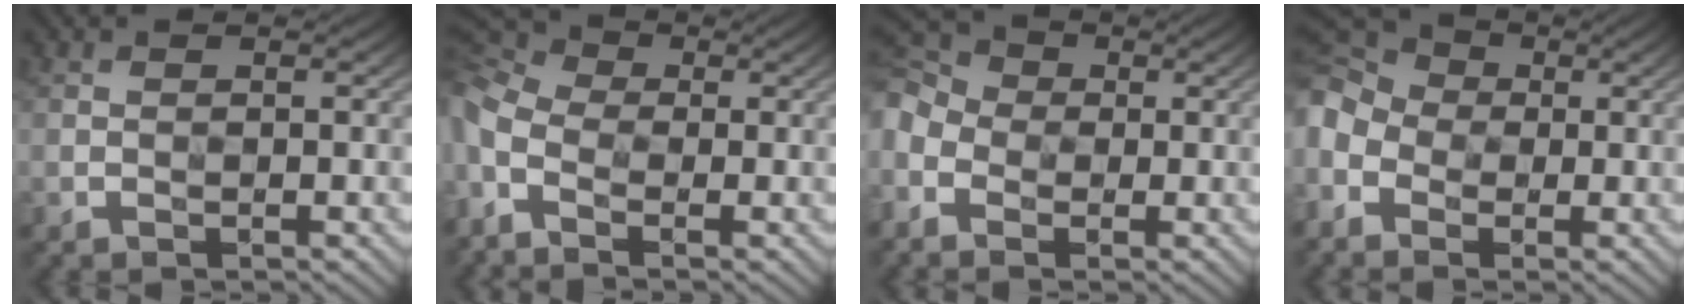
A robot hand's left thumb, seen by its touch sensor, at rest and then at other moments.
{"total": 9.7, "force": [-2.4, 6.0, 7.2], "torque": [-0.213, -0.011, -0.040]}
{"total": 7.9, "force": [-1.7, 6.3, 4.5], "torque": [-0.145, 0.001, -0.046]}
{"total": 10.0, "force": [-1.6, 8.0, 5.8], "torque": [-0.185, -0.003, -0.051]}